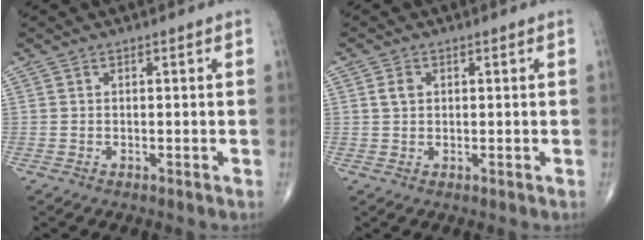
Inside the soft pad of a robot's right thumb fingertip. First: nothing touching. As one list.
[{"total": 2.1, "force": [0.6, 1.6, 1.3], "torque": [-0.022, 0.003, 0.012]}]